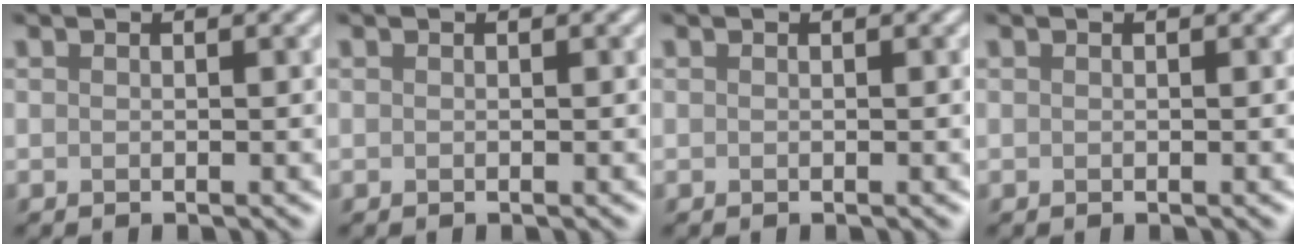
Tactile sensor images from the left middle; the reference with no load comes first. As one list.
[{"total": 0.0}, {"total": 0.0}, {"total": 0.0}]